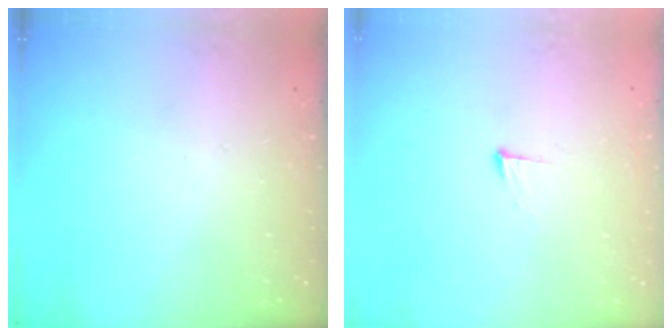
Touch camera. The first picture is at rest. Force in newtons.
{"total": 6.5, "press": 6.4, "slide": 1.4}